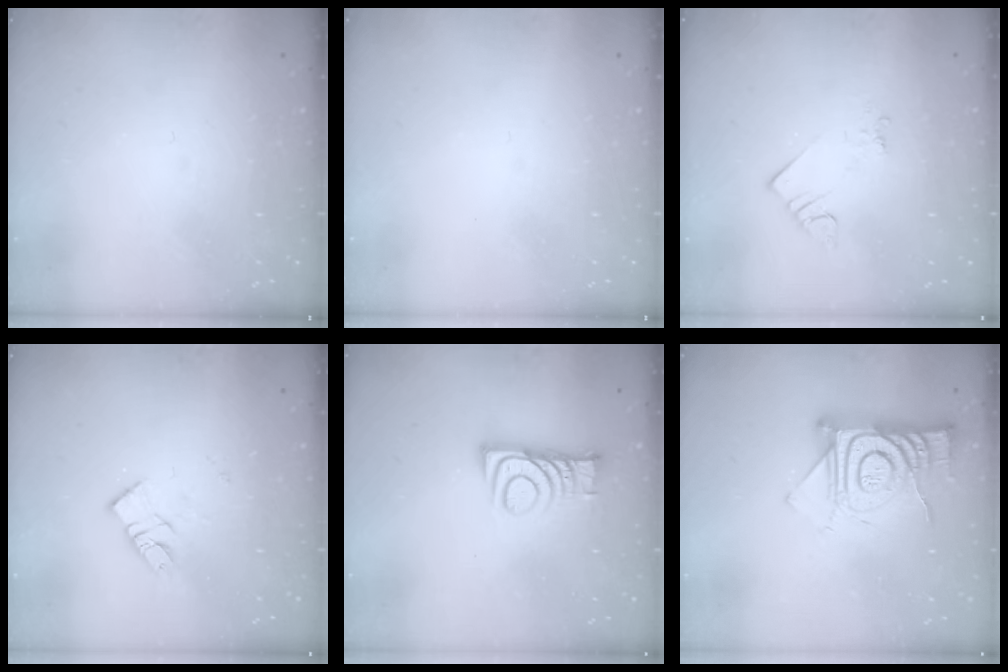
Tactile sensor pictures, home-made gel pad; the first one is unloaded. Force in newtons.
{"total": 0.0}
{"total": 2.1, "press": 2.0, "slide": 0.5}
{"total": 9.1, "press": 9.1, "slide": 0.4}
{"total": 8.8, "press": 8.8, "slide": 0.1}
{"total": 14.7, "press": 14.6, "slide": 1.2}